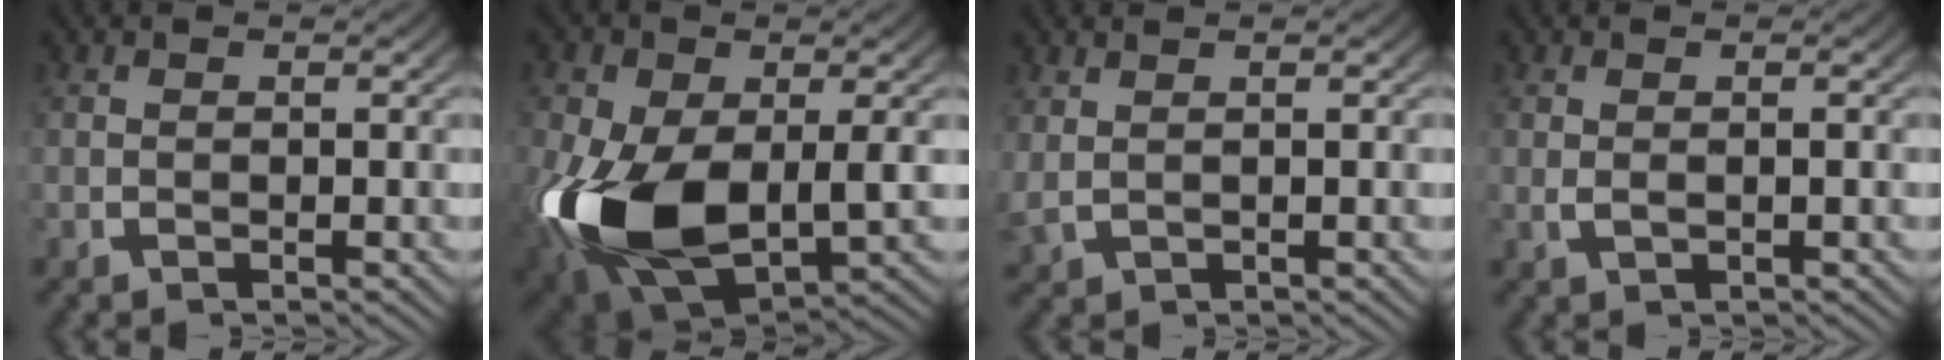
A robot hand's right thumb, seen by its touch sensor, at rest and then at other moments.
{"total": 14.5, "force": [-2.7, 9.1, 11.0], "torque": [-0.253, -0.067, -0.017]}
{"total": 1.4, "force": [0.7, 0.9, 0.9], "torque": [-0.025, -0.001, 0.022]}
{"total": 1.0, "force": [0.1, 0.4, 0.9], "torque": [-0.025, -0.004, 0.007]}